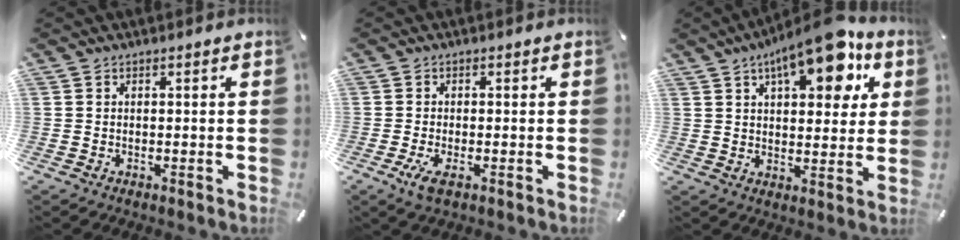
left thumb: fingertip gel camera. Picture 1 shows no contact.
{"total": 3.5, "force": [-1.1, 1.2, 3.1], "torque": [-0.070, -0.007, -0.024]}
{"total": 15.4, "force": [8.6, 6.5, 11.0], "torque": [-0.152, -0.035, 0.139]}